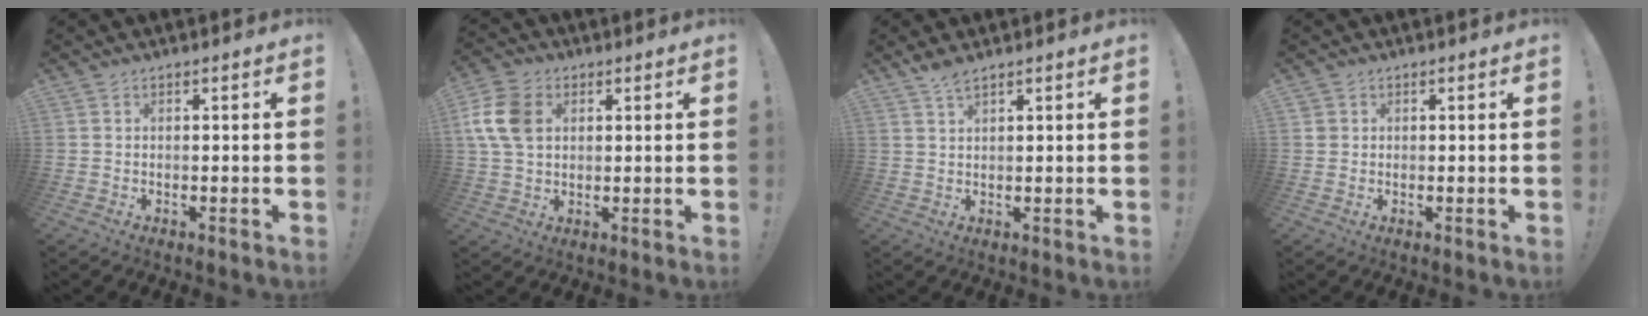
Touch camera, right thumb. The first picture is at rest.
{"total": 12.1, "force": [3.1, 8.8, 7.8], "torque": [-0.153, 0.003, 0.062]}
{"total": 3.0, "force": [2.3, 0.8, 1.8], "torque": [-0.035, -0.011, 0.041]}
{"total": 1.6, "force": [0.6, 1.4, 0.4], "torque": [-0.005, 0.001, 0.013]}